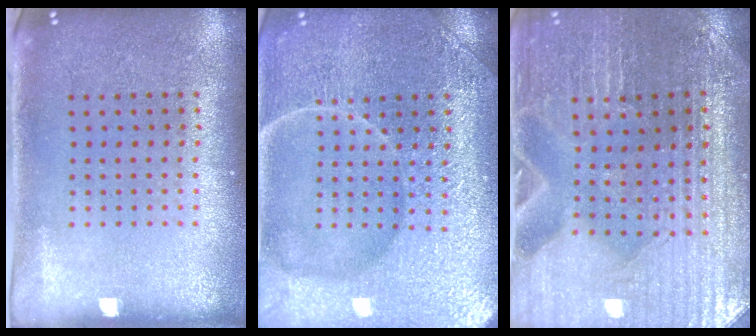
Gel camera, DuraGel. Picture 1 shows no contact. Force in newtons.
{"total": 7.6, "press": 7.5, "slide": 1.0}
{"total": 2.5, "press": 2.4, "slide": 0.4}